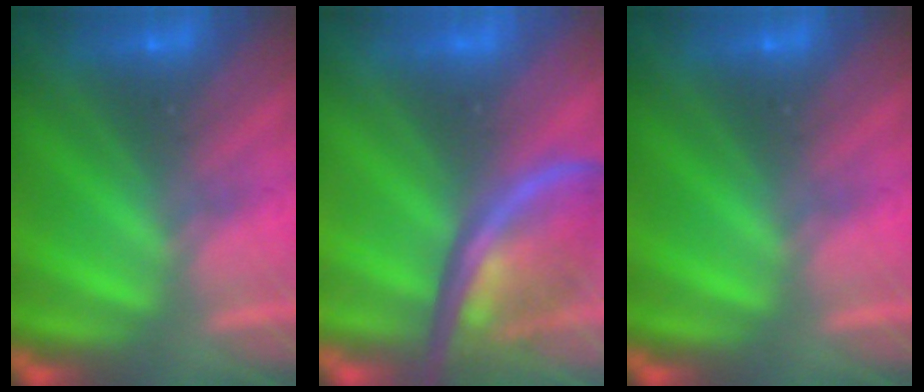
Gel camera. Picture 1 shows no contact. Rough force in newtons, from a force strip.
{"total": 2.7}
{"total": 0.0}